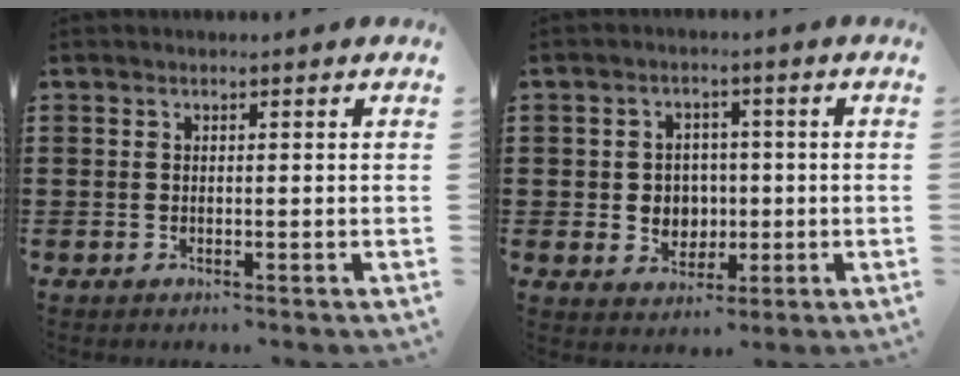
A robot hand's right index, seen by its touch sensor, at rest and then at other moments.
{"total": 4.4, "force": [-0.2, 4.1, 1.4], "torque": [-0.035, 0.009, -0.007]}